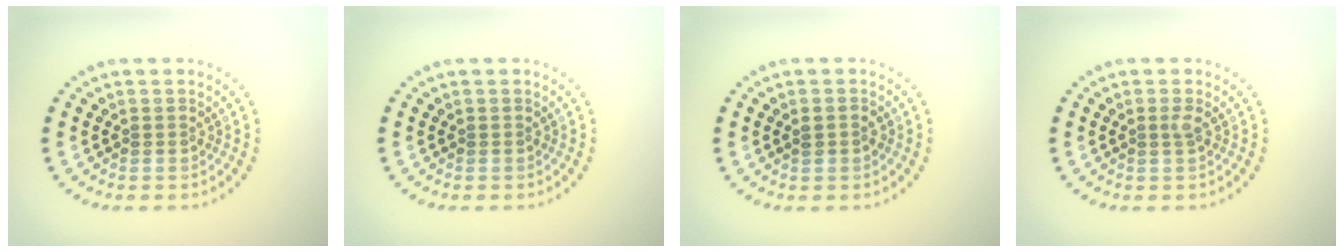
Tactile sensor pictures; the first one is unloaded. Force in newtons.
{"total": 0.0}
{"total": 1.3, "press": 1.2, "slide": 0.2}
{"total": 0.8, "press": 0.6, "slide": 0.6}